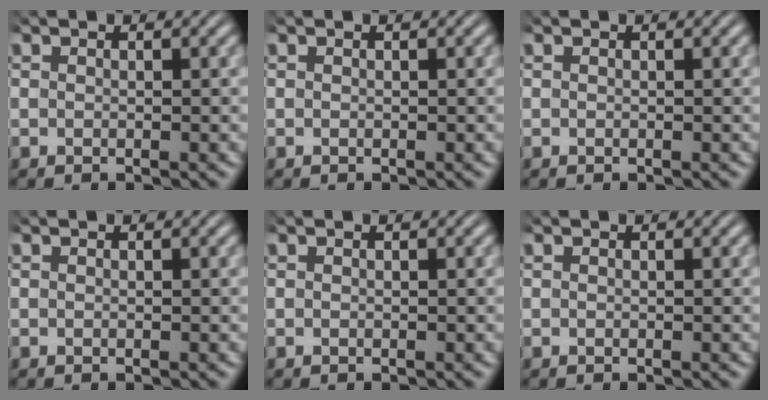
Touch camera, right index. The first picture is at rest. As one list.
[{"total": 0.0}, {"total": 0.0}, {"total": 0.0}, {"total": 0.0}, {"total": 0.0}]